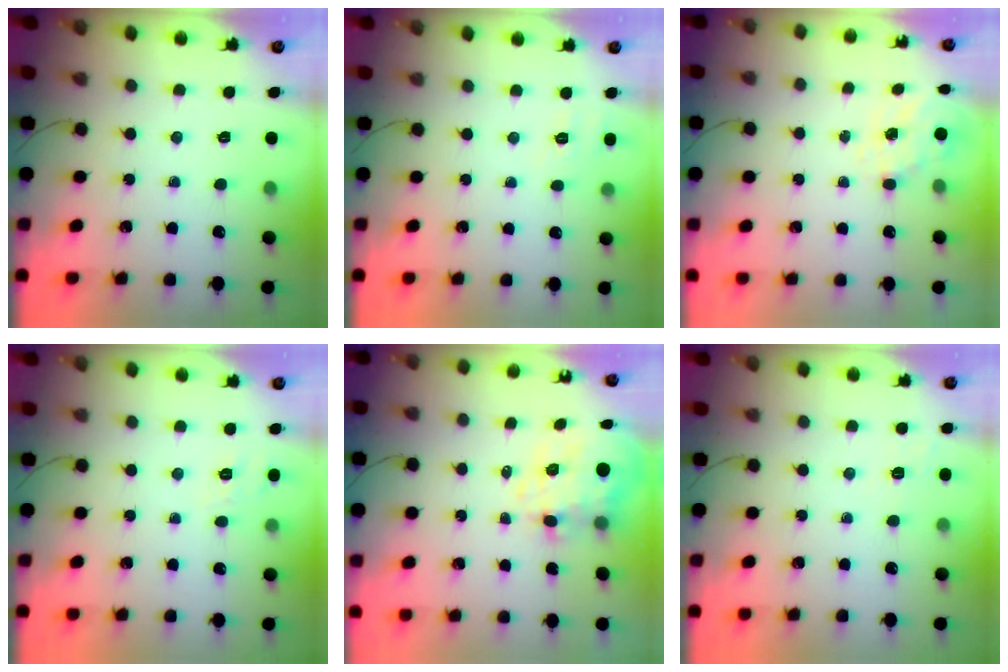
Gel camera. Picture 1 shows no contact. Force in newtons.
{"total": 6.9, "press": 6.6, "slide": 2.1}
{"total": 6.2, "press": 6.2, "slide": 0.8}
{"total": 3.5, "press": 3.1, "slide": 1.7}
{"total": 11.5, "press": 11.1, "slide": 3.0}
{"total": 2.2, "press": 0.9, "slide": 2.0}